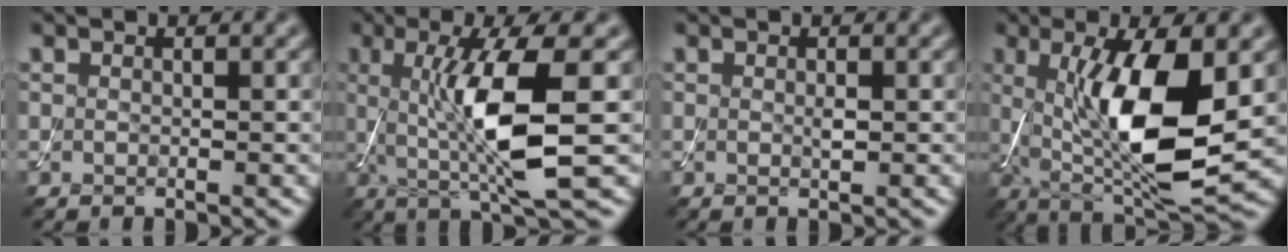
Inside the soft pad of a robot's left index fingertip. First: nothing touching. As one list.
[{"total": 8.7, "force": [0.3, 1.7, 8.5], "torque": [-0.146, -0.012, 0.016]}, {"total": 0.6, "force": [0.1, 0.1, 0.6], "torque": [-0.014, 0.000, 0.000]}, {"total": 11.0, "force": [0.4, 3.3, 10.5], "torque": [-0.175, -0.011, 0.013]}]